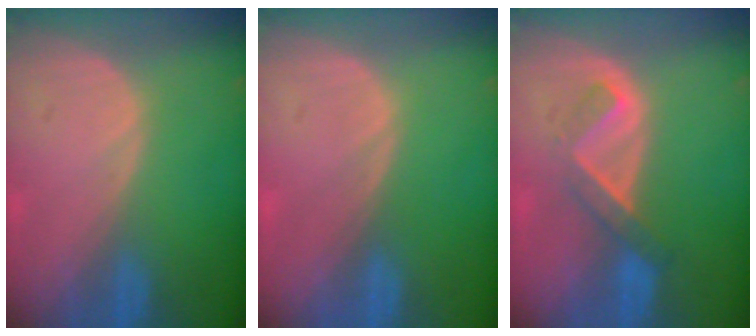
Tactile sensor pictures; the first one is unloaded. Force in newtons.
{"total": 0.0}
{"total": 5.1, "press": 4.3, "slide": 2.7}